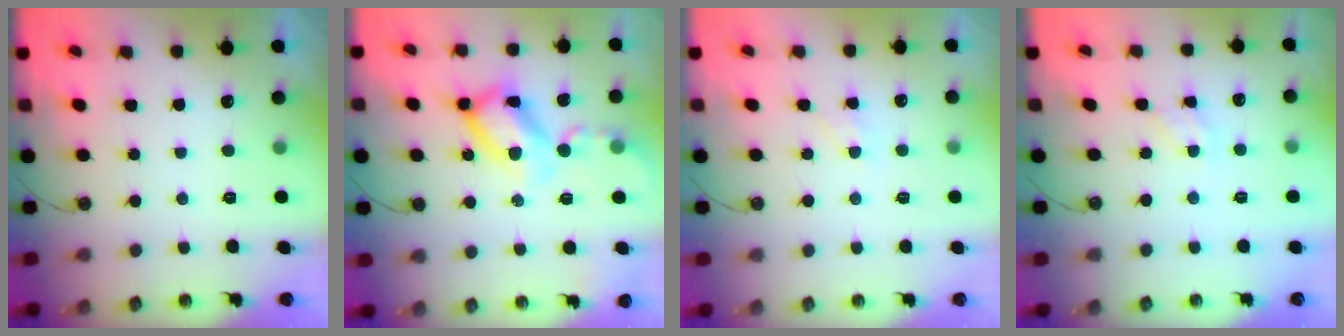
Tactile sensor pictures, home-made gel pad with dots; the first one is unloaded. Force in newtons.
{"total": 16.2, "press": 16.0, "slide": 2.6}
{"total": 6.0, "press": 5.9, "slide": 0.7}
{"total": 3.3, "press": 3.3, "slide": 0.3}